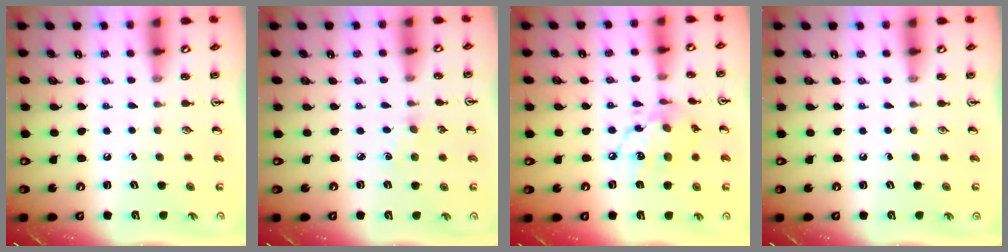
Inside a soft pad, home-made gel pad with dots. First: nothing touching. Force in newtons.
{"total": 1.3, "press": 1.3, "slide": 0.3}
{"total": 13.5, "press": 13.4, "slide": 1.0}
{"total": 0.0}